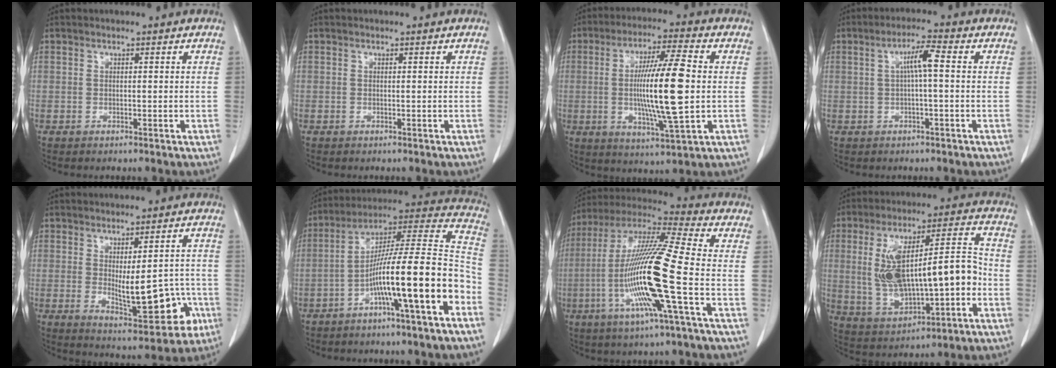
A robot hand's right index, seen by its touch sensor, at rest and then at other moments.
{"total": 0.0}
{"total": 13.8, "force": [0.0, 1.5, 13.7], "torque": [-0.246, 0.002, -0.002]}
{"total": 4.2, "force": [0.4, 0.2, 4.2], "torque": [-0.076, 0.012, 0.008]}
{"total": 10.9, "force": [-2.1, 3.8, 10.0], "torque": [-0.127, -0.001, -0.014]}
{"total": 17.9, "force": [-7.0, 0.2, 16.4], "torque": [-0.250, 0.021, -0.120]}
{"total": 18.3, "force": [-4.6, -0.3, 17.7], "torque": [-0.358, -0.011, -0.100]}
{"total": 17.2, "force": [-1.5, 5.4, 16.3], "torque": [-0.299, 0.031, -0.007]}